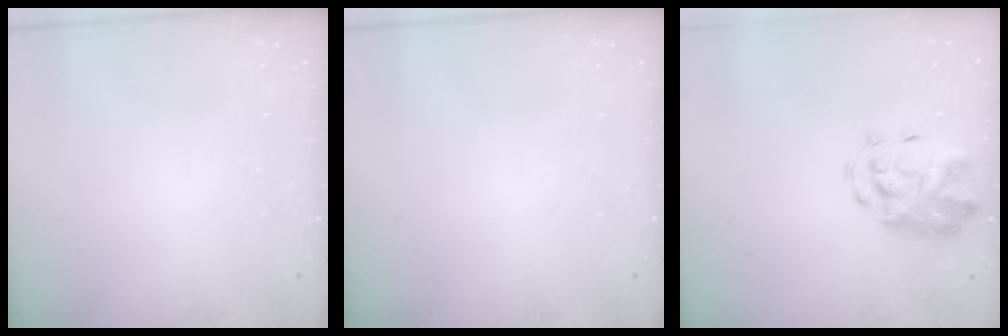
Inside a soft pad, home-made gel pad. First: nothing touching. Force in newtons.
{"total": 0.0}
{"total": 4.0, "press": 3.7, "slide": 1.3}